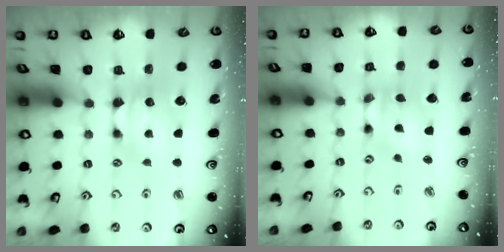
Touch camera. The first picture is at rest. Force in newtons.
{"total": 2.1, "press": 1.4, "slide": 1.5}